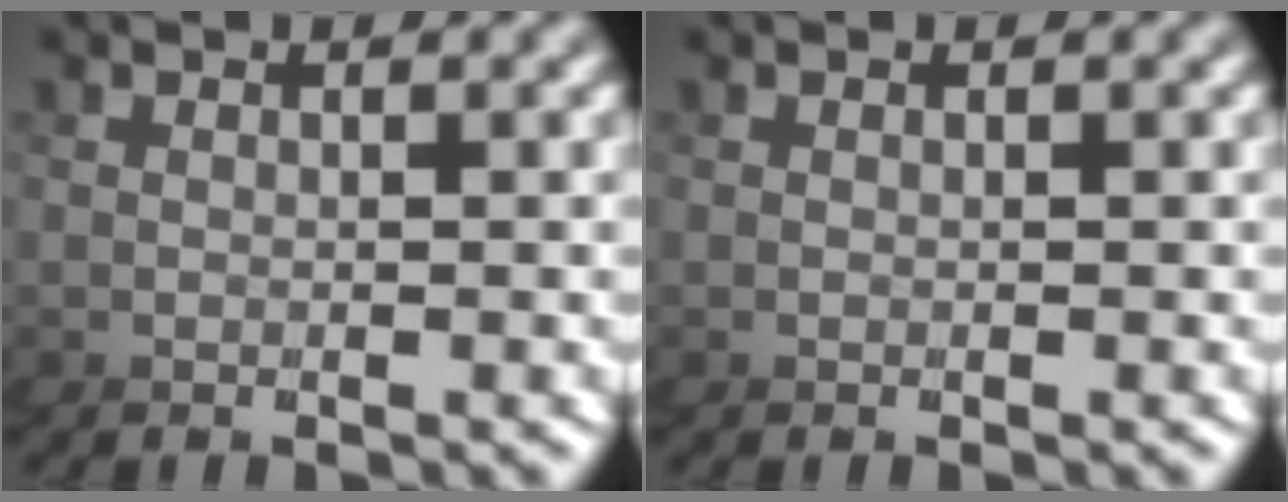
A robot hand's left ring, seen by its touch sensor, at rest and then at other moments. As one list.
[{"total": 0.0}]